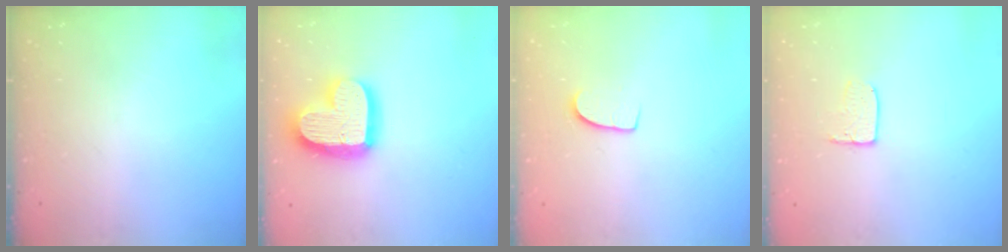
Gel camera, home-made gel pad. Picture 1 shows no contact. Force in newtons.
{"total": 19.2, "press": 19.1, "slide": 1.4}
{"total": 6.4, "press": 6.4, "slide": 0.6}
{"total": 5.8, "press": 5.8, "slide": 0.4}